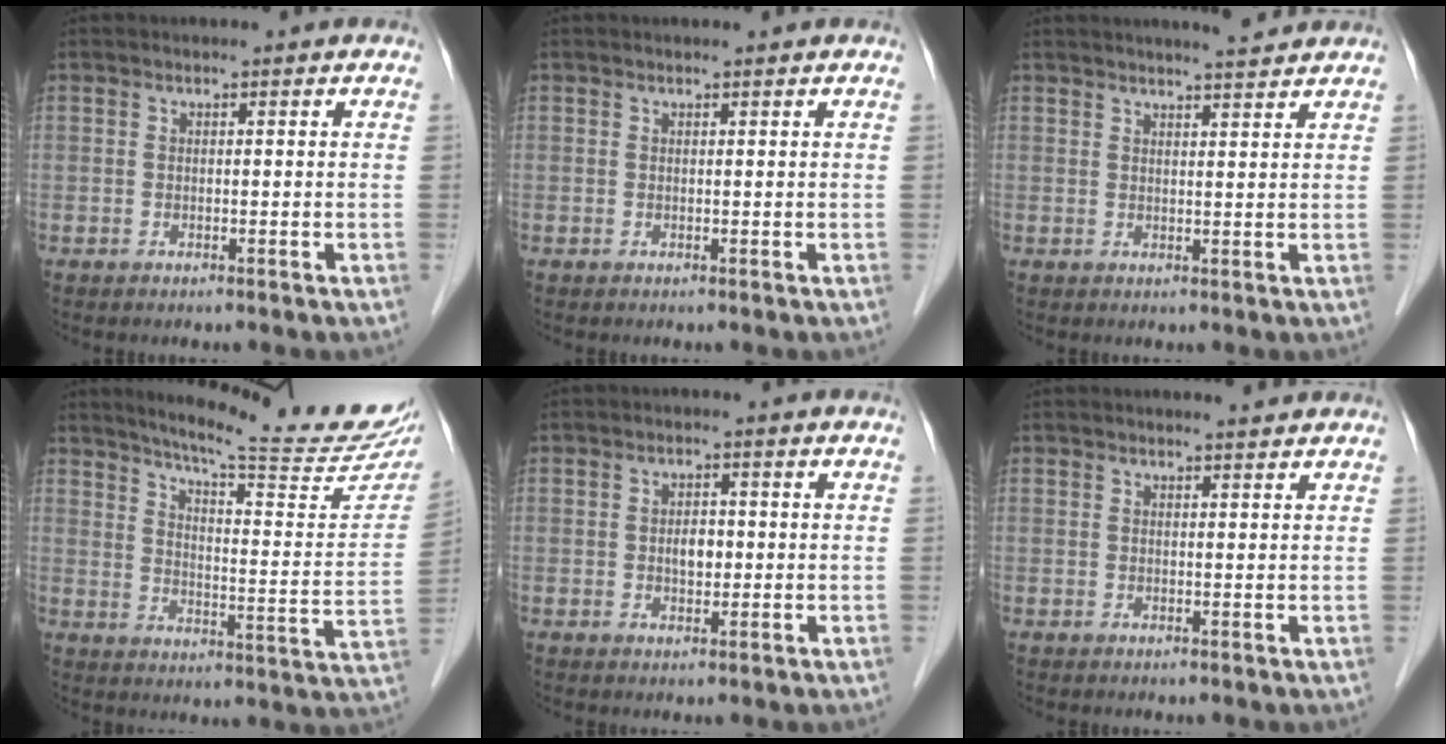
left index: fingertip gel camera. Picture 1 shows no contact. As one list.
[{"total": 0.6, "force": [-0.6, -0.2, 0.1], "torque": [-0.003, -0.003, -0.010]}, {"total": 3.9, "force": [3.4, 0.1, 1.8], "torque": [-0.030, 0.004, 0.040]}, {"total": 19.9, "force": [17.5, 0.2, 9.5], "torque": [-0.139, -0.071, 0.220]}, {"total": 2.6, "force": [-1.3, 1.4, 1.8], "torque": [-0.029, -0.002, -0.020]}, {"total": 1.0, "force": [0.9, -0.1, 0.5], "torque": [-0.007, -0.002, 0.007]}]